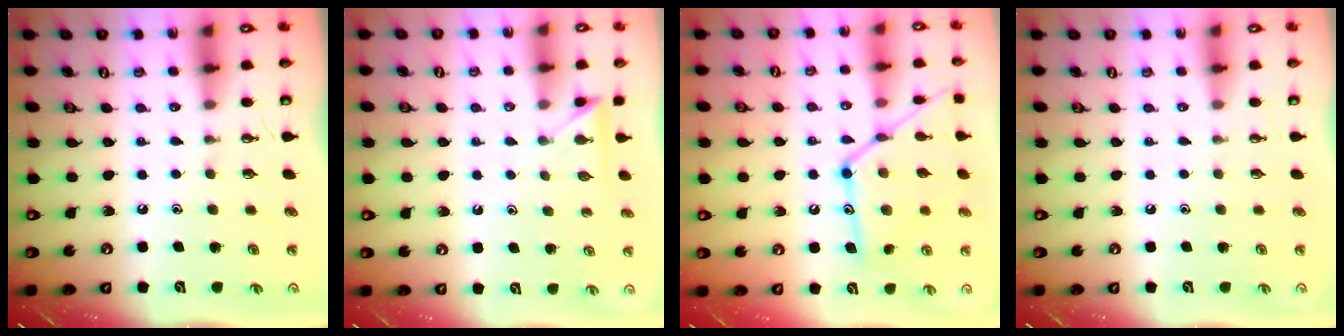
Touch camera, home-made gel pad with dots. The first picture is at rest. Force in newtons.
{"total": 3.1, "press": 3.1, "slide": 0.3}
{"total": 17.5, "press": 17.4, "slide": 1.2}
{"total": 0.0}